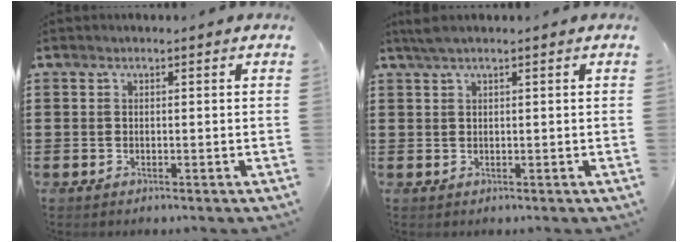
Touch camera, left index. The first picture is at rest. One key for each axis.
{"total": 1.6, "fx": 1.0, "fy": 0.1, "fz": 1.2, "tx": -0.024, "ty": 0.001, "tz": 0.019}